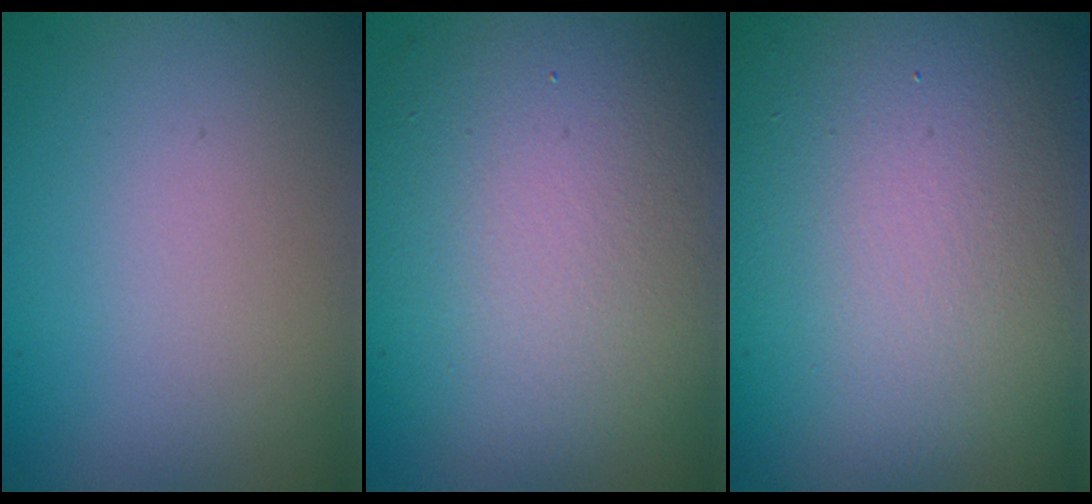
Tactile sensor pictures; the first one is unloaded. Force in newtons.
{"total": 11.4, "press": 11.4, "slide": 1.0}
{"total": 19.9, "press": 19.8, "slide": 1.4}